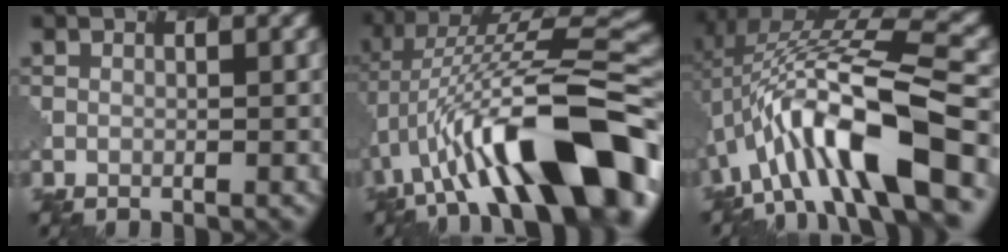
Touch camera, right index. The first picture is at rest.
{"total": 13.9, "force": [-3.4, 4.3, 12.8], "torque": [-0.213, 0.029, -0.043]}
{"total": 12.9, "force": [-3.4, 3.9, 11.8], "torque": [-0.201, 0.018, -0.049]}